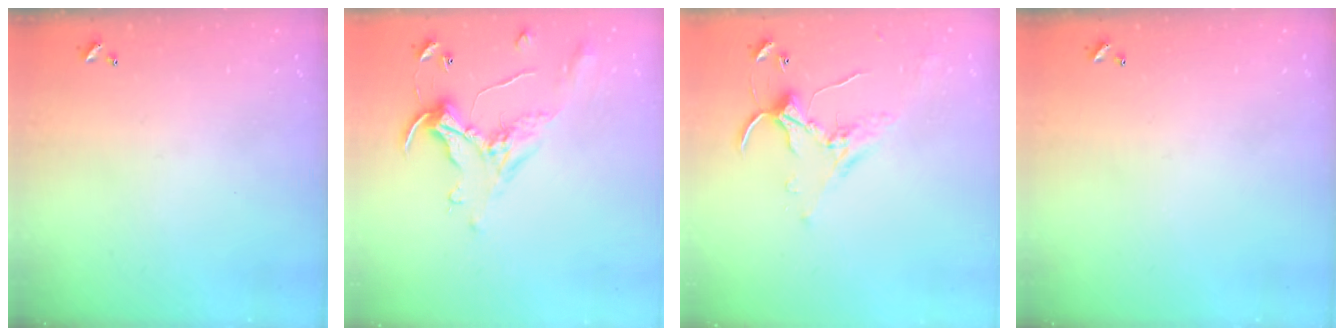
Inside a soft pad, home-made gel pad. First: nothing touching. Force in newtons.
{"total": 1.1, "press": 0.8, "slide": 0.9}
{"total": 1.5, "press": 1.5, "slide": 0.3}
{"total": 0.0}